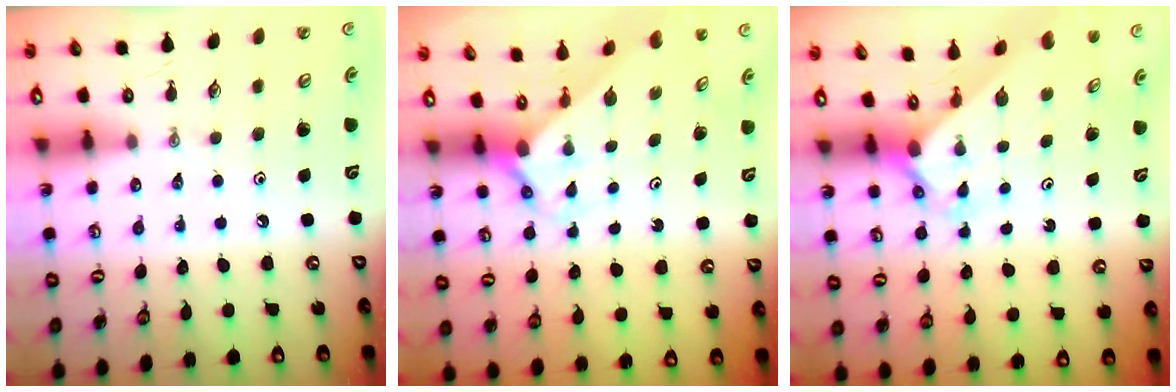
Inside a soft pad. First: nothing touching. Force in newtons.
{"total": 1.6, "press": 1.6, "slide": 0.1}
{"total": 2.4, "press": 2.3, "slide": 0.2}